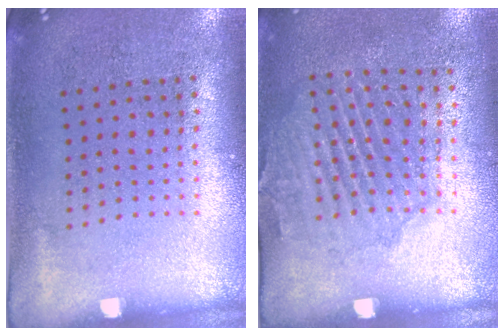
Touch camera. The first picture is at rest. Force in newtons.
{"total": 1.6, "press": 1.4, "slide": 0.7}